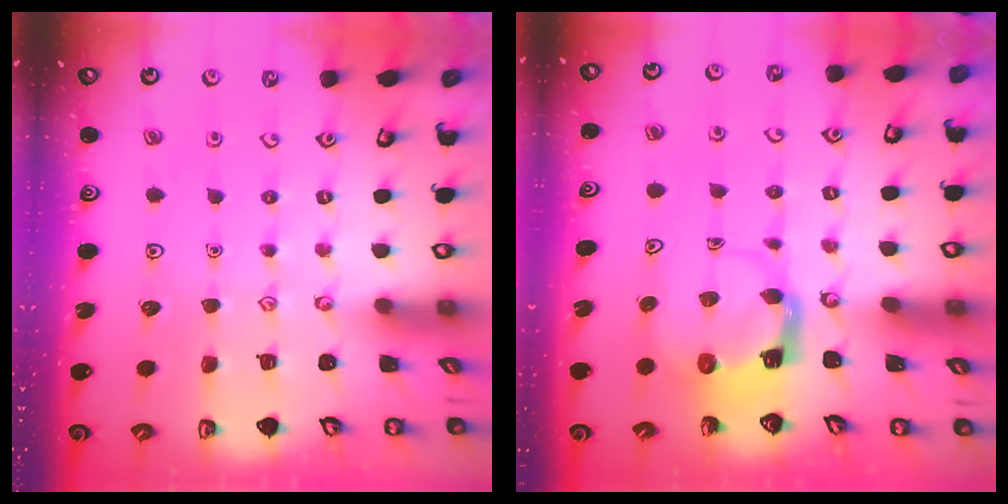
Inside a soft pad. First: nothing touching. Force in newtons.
{"total": 3.9, "press": 3.8, "slide": 0.7}